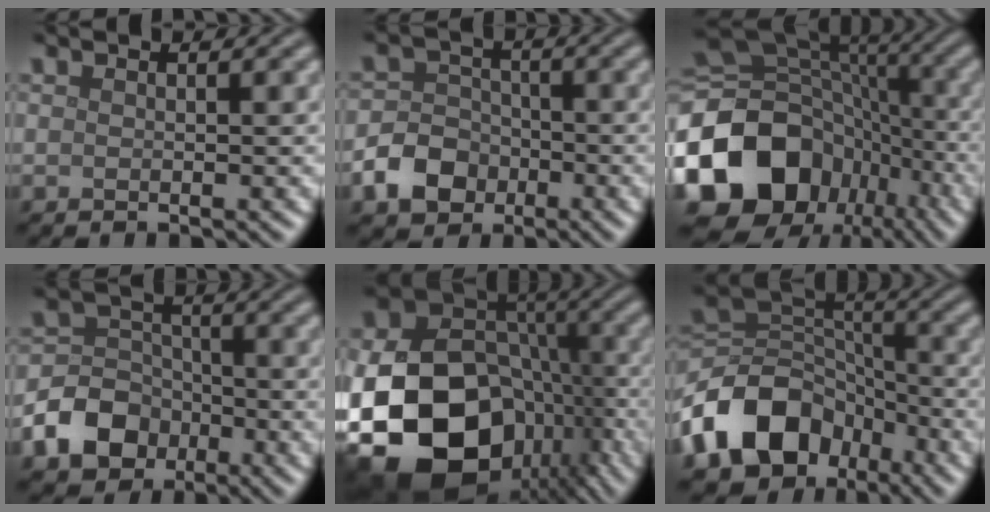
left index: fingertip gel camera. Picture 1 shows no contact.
{"total": 4.7, "force": [-2.2, 3.7, 1.8], "torque": [-0.029, 0.001, -0.052]}
{"total": 18.4, "force": [-6.8, 14.6, 8.9], "torque": [-0.206, 0.005, -0.124]}
{"total": 6.9, "force": [-3.3, 5.5, 2.6], "torque": [-0.038, -0.002, -0.087]}
{"total": 19.7, "force": [-7.0, 14.8, 11.0], "torque": [-0.226, -0.033, -0.108]}
{"total": 11.6, "force": [-5.8, 8.2, 5.7], "torque": [-0.108, 0.004, -0.118]}